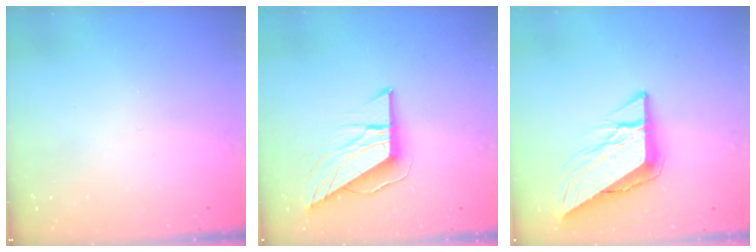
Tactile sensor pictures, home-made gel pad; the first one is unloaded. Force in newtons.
{"total": 9.8, "press": 9.8, "slide": 0.5}
{"total": 12.1, "press": 12.0, "slide": 1.3}